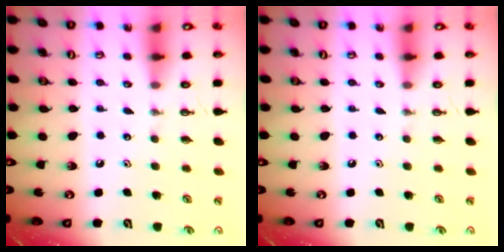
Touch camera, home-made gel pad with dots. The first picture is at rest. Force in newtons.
{"total": 0.0}